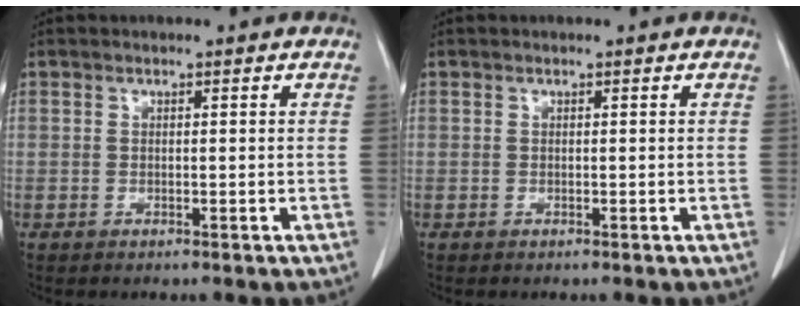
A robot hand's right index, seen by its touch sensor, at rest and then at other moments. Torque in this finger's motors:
{"motor_torque": [0.00, 0.00, 0.00, 0.00]}